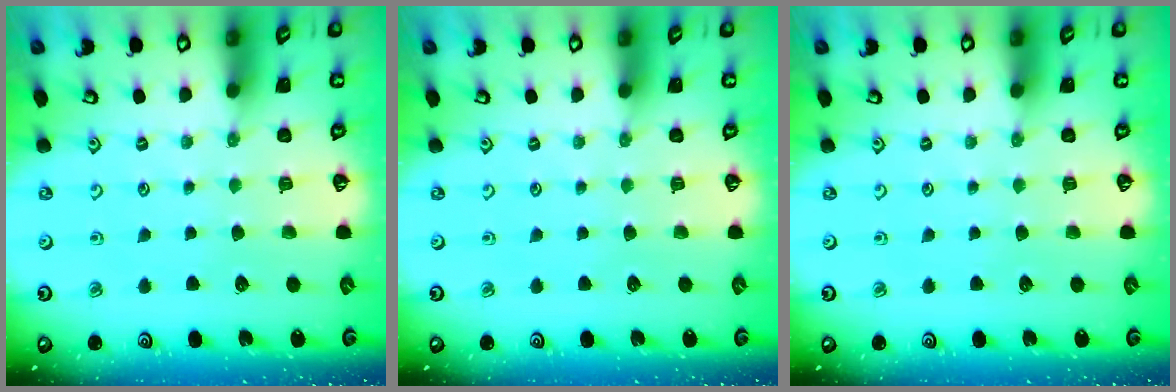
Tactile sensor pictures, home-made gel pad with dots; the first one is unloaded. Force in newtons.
{"total": 0.0}
{"total": 0.0}